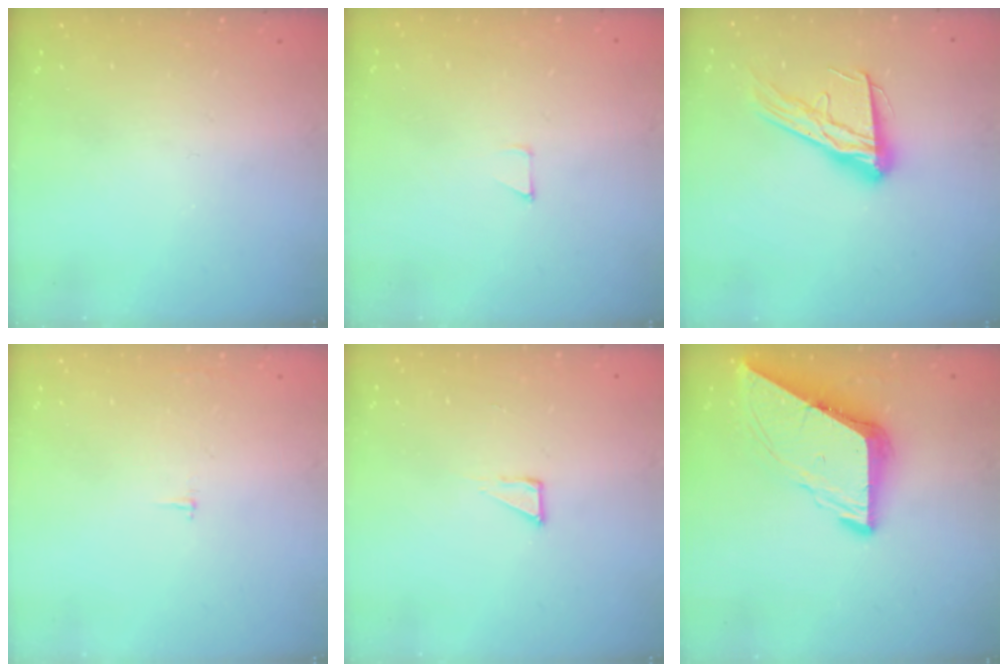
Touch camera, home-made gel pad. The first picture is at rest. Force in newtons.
{"total": 2.7, "press": 2.7, "slide": 0.2}
{"total": 14.8, "press": 14.8, "slide": 1.3}
{"total": 1.8, "press": 1.8, "slide": 0.1}
{"total": 2.3, "press": 2.3, "slide": 0.1}
{"total": 9.9, "press": 9.9, "slide": 1.1}